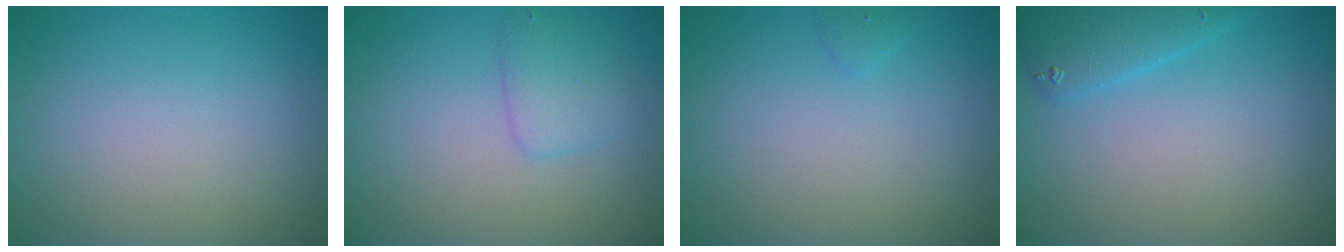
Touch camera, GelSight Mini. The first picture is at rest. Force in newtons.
{"total": 2.2, "press": 2.2, "slide": 0.1}
{"total": 0.5, "press": 0.5, "slide": 0.1}
{"total": 2.9, "press": 2.9, "slide": 0.2}